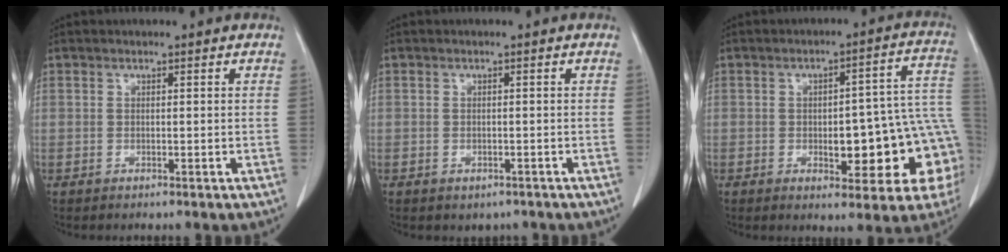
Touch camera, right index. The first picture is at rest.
{"total": 2.0, "force": [-1.4, 1.3, 0.6], "torque": [-0.007, 0.001, -0.013]}
{"total": 15.6, "force": [-3.1, 5.2, 14.4], "torque": [-0.121, 0.041, -0.024]}